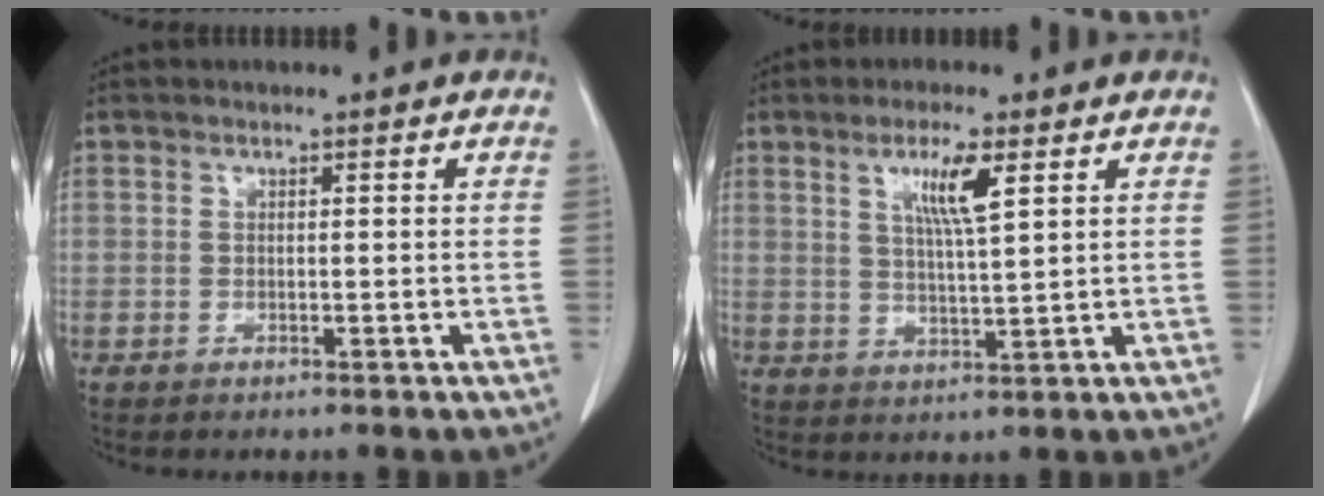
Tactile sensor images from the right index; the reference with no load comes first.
{"total": 6.0, "force": [2.8, 0.1, 5.3], "torque": [-0.097, -0.003, 0.049]}